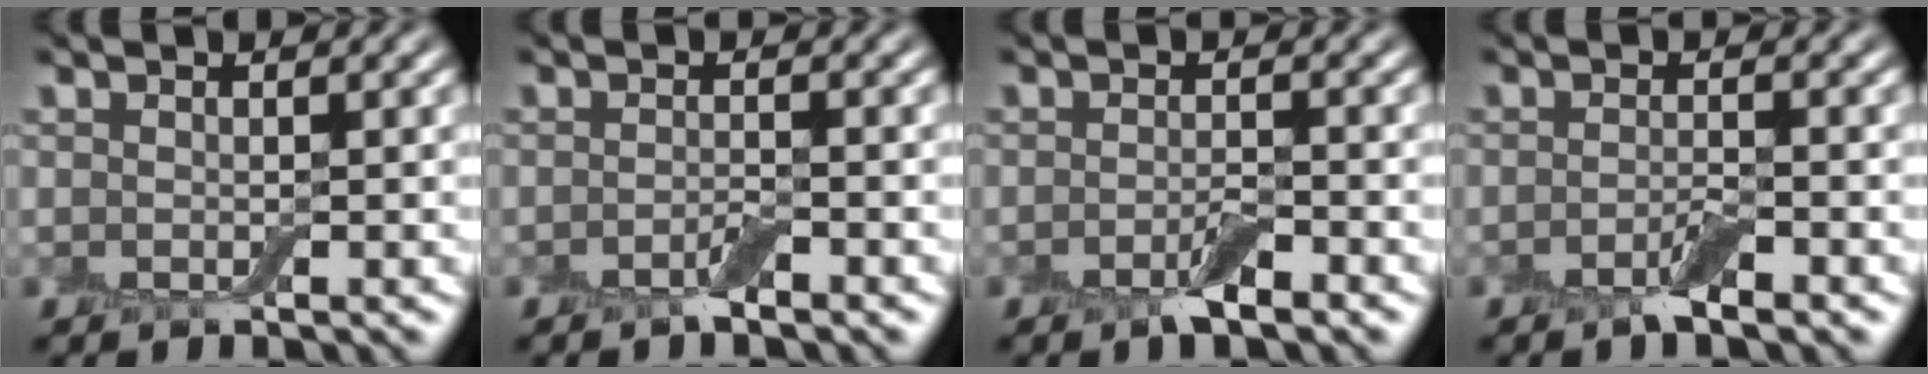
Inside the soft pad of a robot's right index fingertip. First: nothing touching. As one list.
[{"total": 1.1, "force": [-0.8, 0.1, 0.8], "torque": [-0.015, 0.001, -0.015]}, {"total": 2.0, "force": [-1.2, 0.5, 1.5], "torque": [-0.028, -0.001, -0.024]}, {"total": 1.7, "force": [-1.1, 0.2, 1.3], "torque": [-0.024, 0.000, -0.023]}]